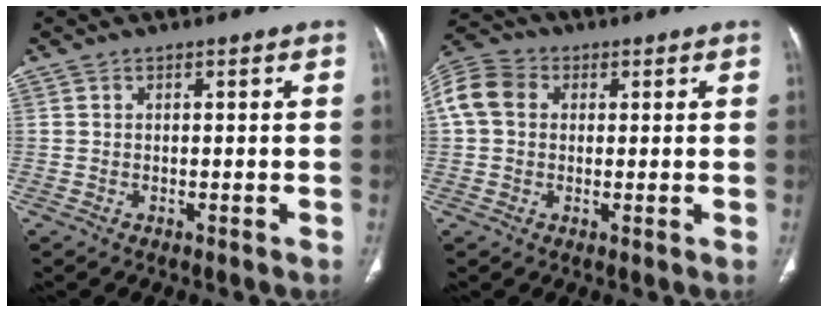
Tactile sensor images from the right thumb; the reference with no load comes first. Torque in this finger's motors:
{"motor_torque": [0.21, 0.22, 0.55, -0.54, 0.22]}